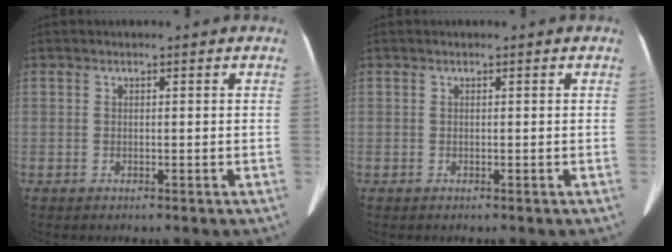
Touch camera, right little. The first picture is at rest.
{"total": 0.0}